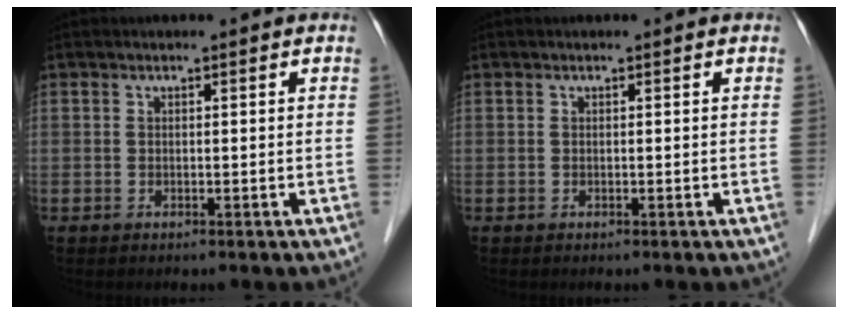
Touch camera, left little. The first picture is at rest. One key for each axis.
{"total": 0.0}